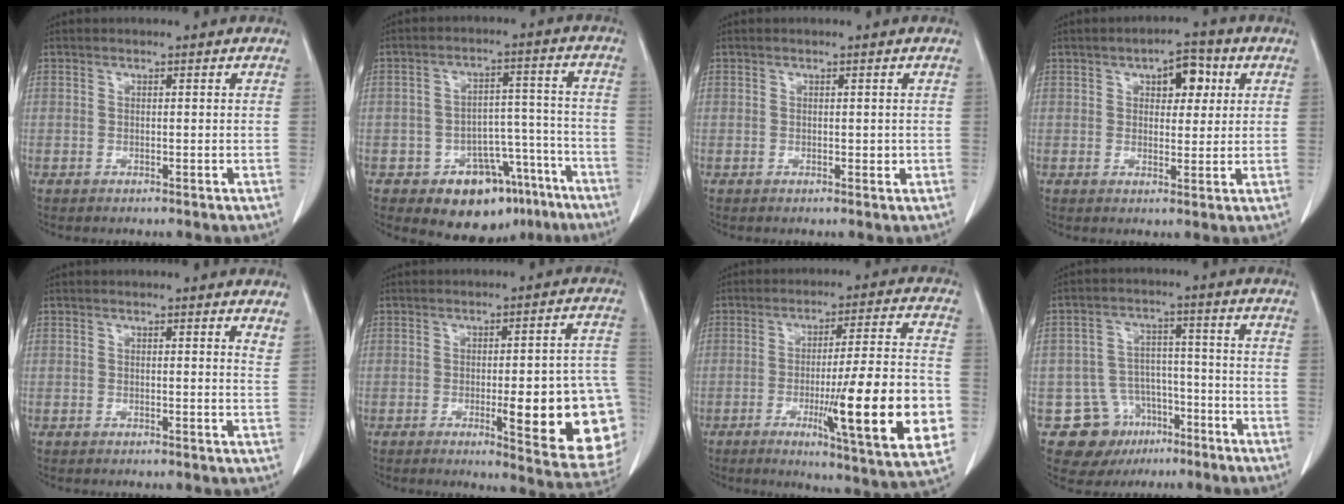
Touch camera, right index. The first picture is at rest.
{"total": 11.5, "force": [-7.4, 7.4, 4.7], "torque": [-0.028, 0.057, -0.097]}
{"total": 0.8, "force": [0.0, 0.6, 0.6], "torque": [-0.004, 0.000, 0.002]}
{"total": 5.5, "force": [2.1, 2.8, 4.3], "torque": [-0.055, 0.014, 0.029]}
{"total": 2.4, "force": [2.2, 0.2, 0.8], "torque": [-0.012, -0.012, 0.010]}
{"total": 17.3, "force": [-4.2, 3.2, 16.5], "torque": [-0.109, 0.016, -0.035]}
{"total": 19.5, "force": [-4.8, 0.4, 18.9], "torque": [-0.238, -0.022, -0.066]}
{"total": 10.1, "force": [-5.3, 8.3, 2.0], "torque": [-0.033, 0.035, -0.069]}